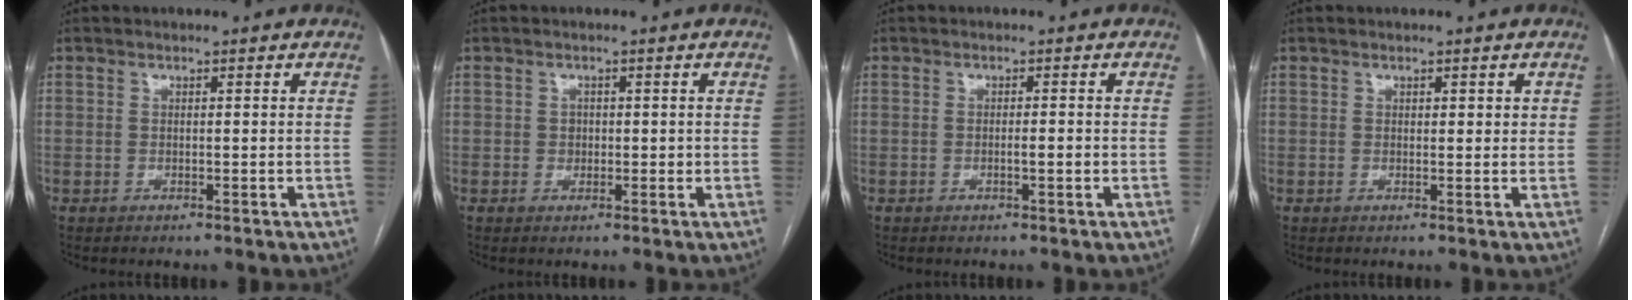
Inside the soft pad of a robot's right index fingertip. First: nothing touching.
{"total": 1.5, "force": [0.1, 1.4, 0.5], "torque": [-0.008, 0.004, 0.005]}
{"total": 1.3, "force": [-0.4, 0.2, 1.3], "torque": [-0.024, 0.002, -0.004]}
{"total": 1.7, "force": [0.8, 0.8, 1.3], "torque": [-0.014, 0.001, 0.009]}